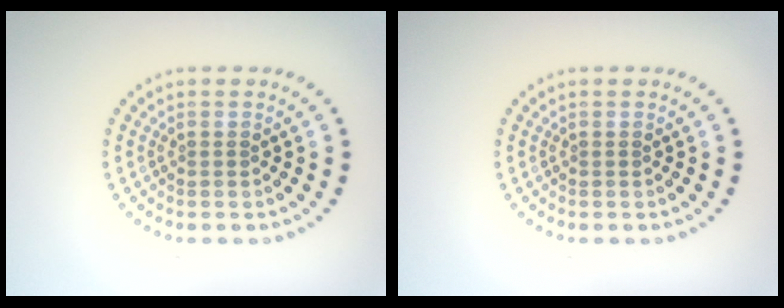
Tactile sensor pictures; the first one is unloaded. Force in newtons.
{"total": 0.0}